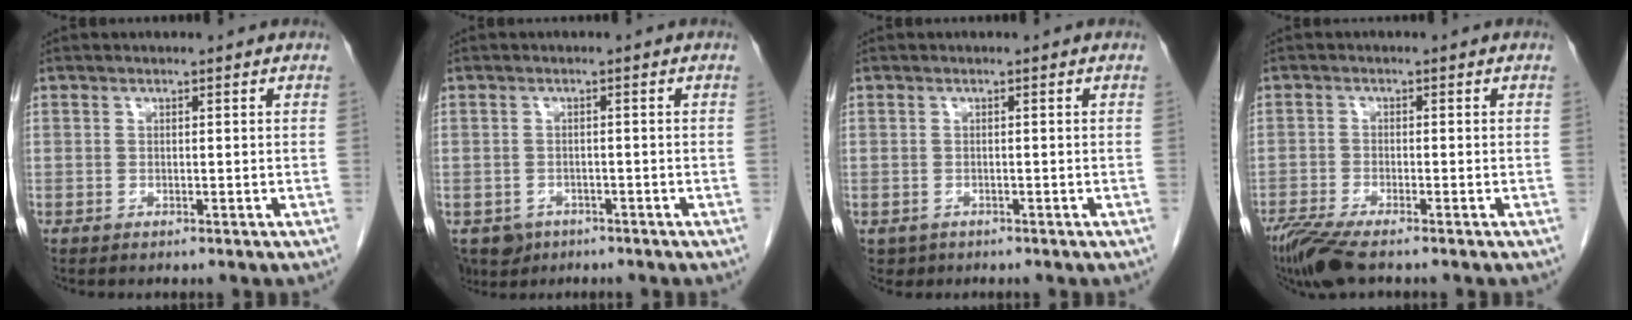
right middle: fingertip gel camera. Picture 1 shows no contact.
{"total": 4.2, "force": [-2.8, 3.1, 0.9], "torque": [-0.012, 0.001, -0.041]}
{"total": 1.6, "force": [-0.9, 1.4, 0.2], "torque": [-0.009, 0.002, -0.008]}
{"total": 6.0, "force": [-4.6, 0.5, 3.8], "torque": [-0.074, -0.017, -0.085]}